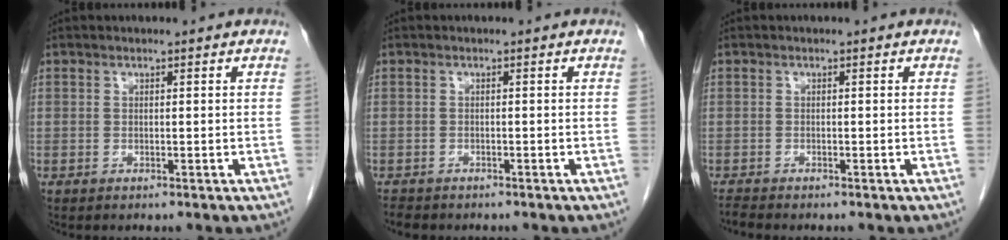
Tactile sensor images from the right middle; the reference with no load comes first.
{"total": 2.7, "force": [-2.4, 1.0, 0.8], "torque": [-0.019, -0.006, -0.034]}
{"total": 1.1, "force": [-1.0, -0.3, 0.0], "torque": [-0.011, -0.007, -0.022]}